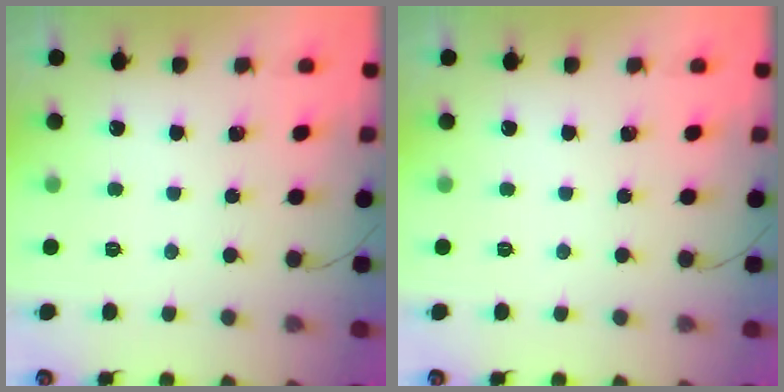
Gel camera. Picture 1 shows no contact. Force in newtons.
{"total": 0.0}